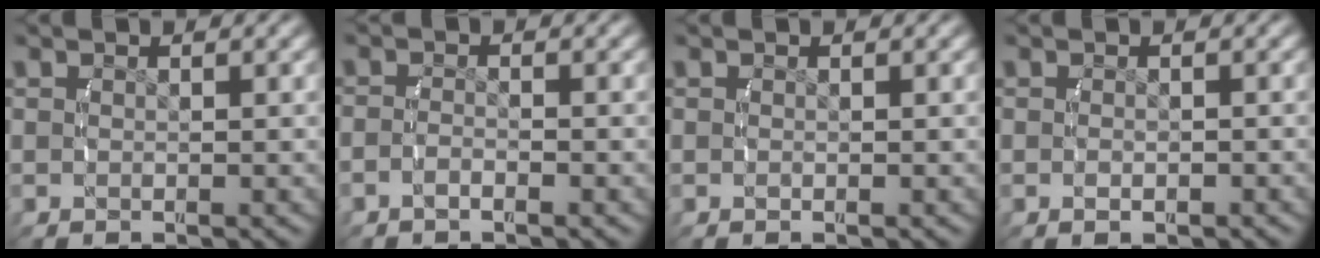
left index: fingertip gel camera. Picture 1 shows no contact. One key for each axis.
{"total": 1.7, "fx": -1.3, "fy": 0.7, "fz": 0.9, "tx": -0.027, "ty": -0.003, "tz": -0.026}
{"total": 0.0}
{"total": 1.0, "fx": -0.6, "fy": 0.4, "fz": 0.6, "tx": -0.017, "ty": -0.003, "tz": -0.007}